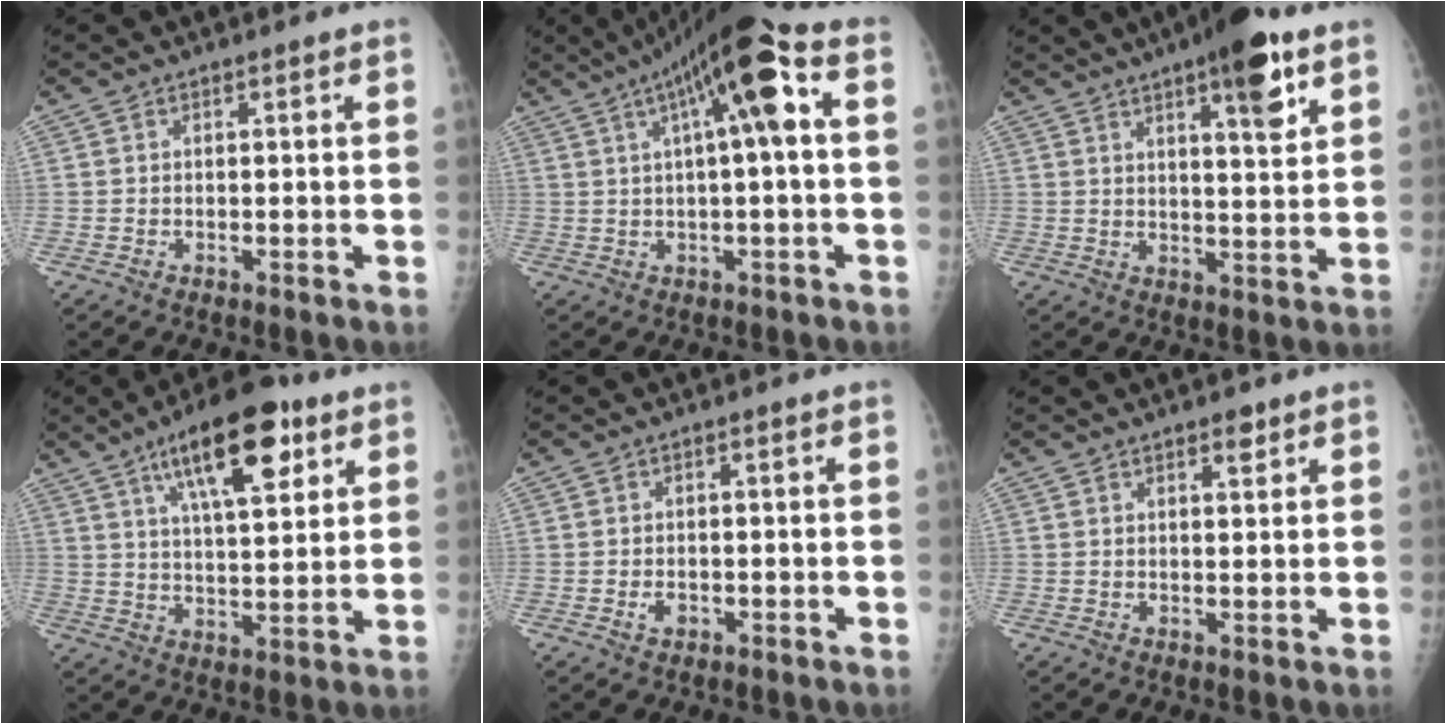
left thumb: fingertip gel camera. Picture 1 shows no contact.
{"total": 13.2, "force": [3.4, 2.3, 12.5], "torque": [-0.212, 0.041, 0.048]}
{"total": 11.2, "force": [6.2, 2.7, 8.9], "torque": [-0.112, -0.028, 0.085]}
{"total": 15.9, "force": [8.2, 5.7, 12.4], "torque": [-0.169, -0.026, 0.131]}
{"total": 1.7, "force": [-0.7, 1.2, 1.1], "torque": [-0.015, 0.004, -0.009]}
{"total": 2.4, "force": [1.6, 0.9, 1.5], "torque": [-0.014, -0.009, 0.024]}